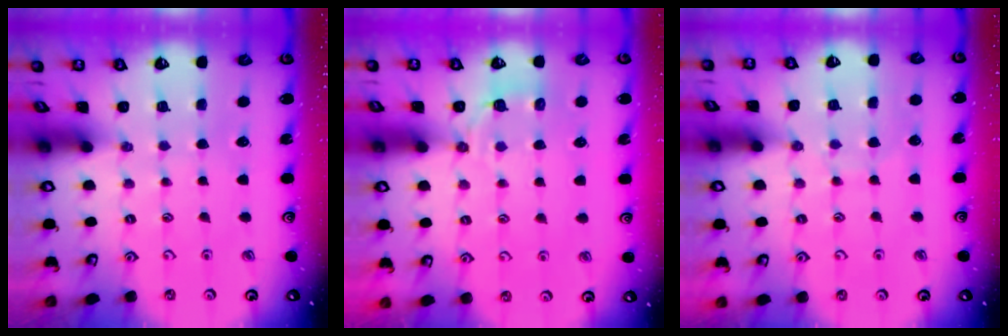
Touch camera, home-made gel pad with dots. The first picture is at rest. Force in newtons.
{"total": 4.5, "press": 4.1, "slide": 2.0}
{"total": 5.1, "press": 5.0, "slide": 0.5}